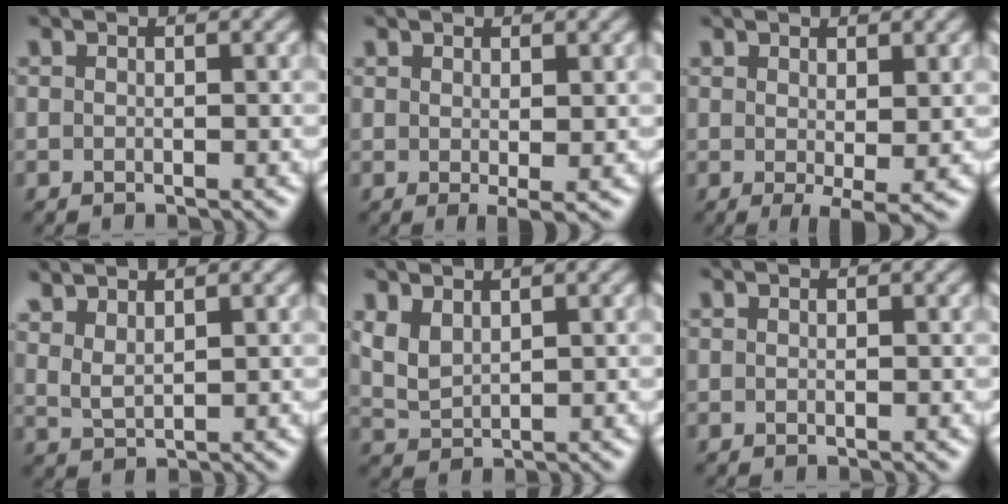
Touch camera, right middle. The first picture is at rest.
{"total": 1.5, "force": [0.6, 0.2, 1.3], "torque": [-0.022, -0.010, 0.014]}
{"total": 2.6, "force": [0.6, 0.6, 2.5], "torque": [-0.039, -0.011, 0.015]}
{"total": 2.5, "force": [2.2, 0.7, 1.0], "torque": [-0.025, -0.001, 0.053]}
{"total": 2.3, "force": [1.3, 1.2, 1.4], "torque": [-0.039, -0.002, 0.032]}
{"total": 0.0}